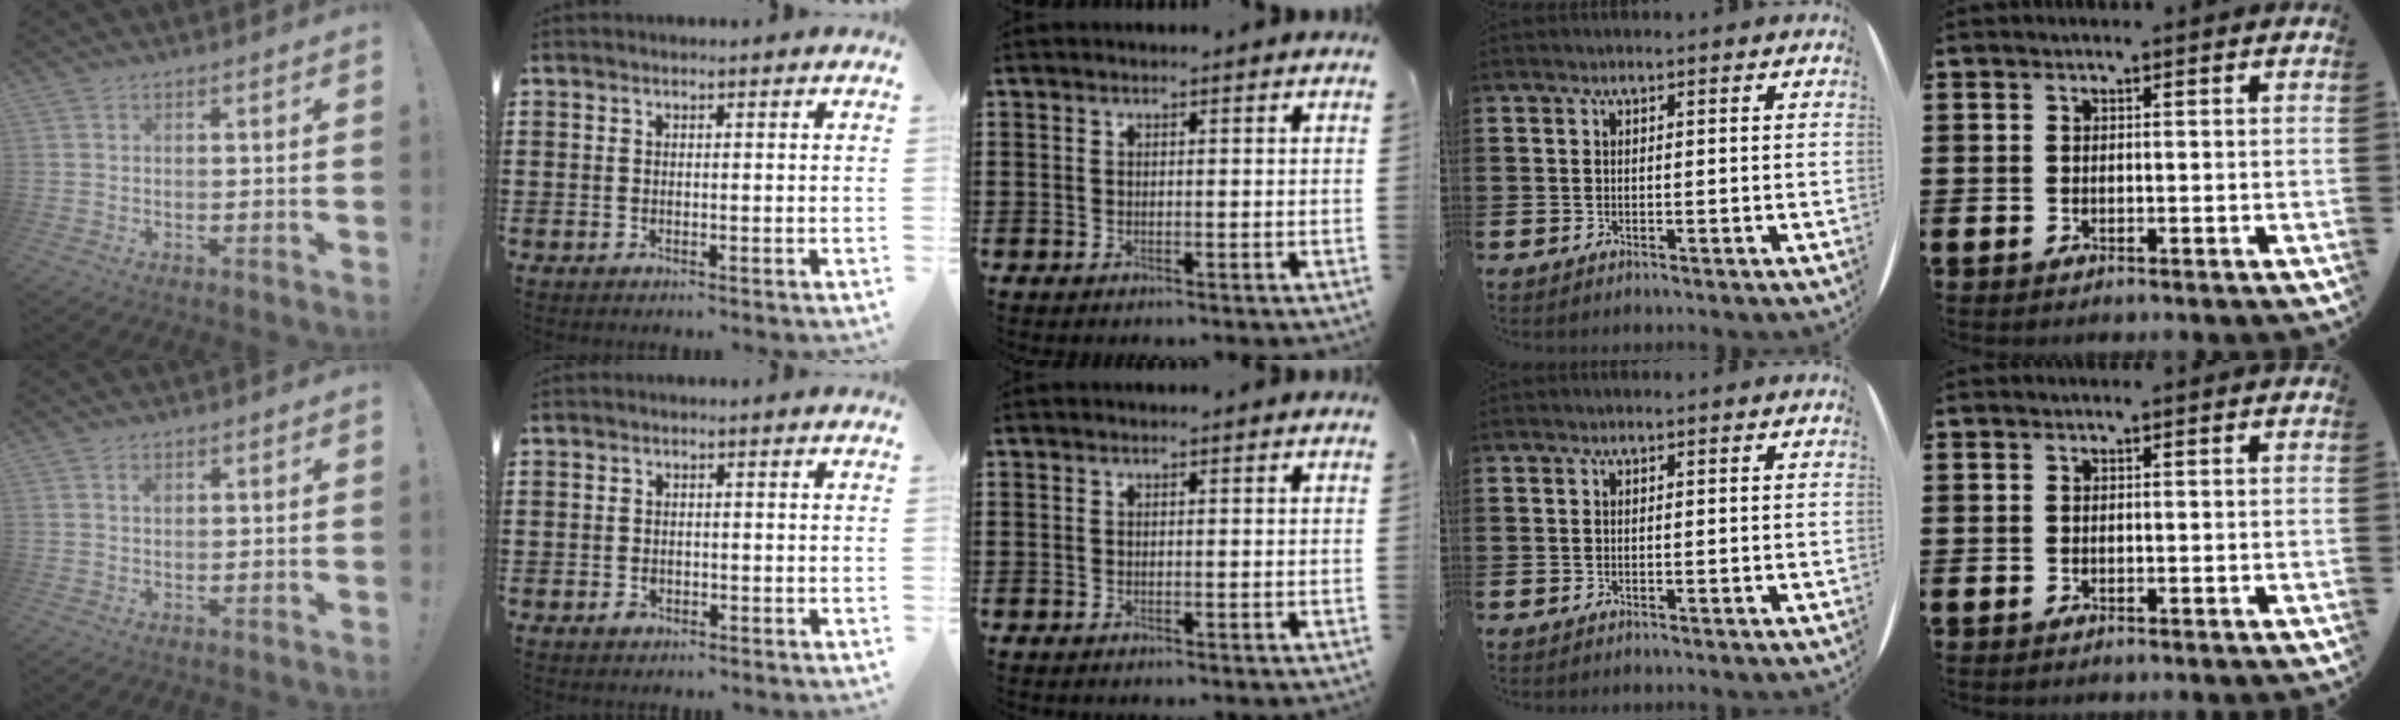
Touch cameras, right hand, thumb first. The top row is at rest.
{"thumb": {"total": 1.0, "force": [0.5, 0.7, 0.5], "torque": [0.004, -0.005, 0.006]}, "index": {"total": 1.1, "force": [-0.6, 0.7, 0.6], "torque": [-0.014, -0.003, -0.010]}}